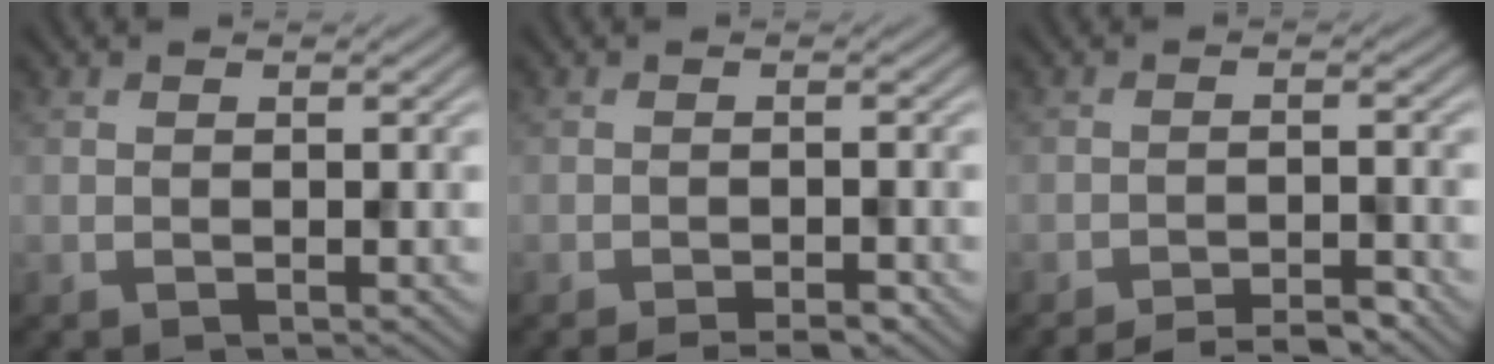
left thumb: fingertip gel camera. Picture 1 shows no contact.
{"total": 2.5, "force": [-2.0, 0.3, 1.4], "torque": [-0.018, 0.003, -0.030]}
{"total": 4.6, "force": [-4.1, 0.5, 2.0], "torque": [-0.030, 0.008, -0.065]}